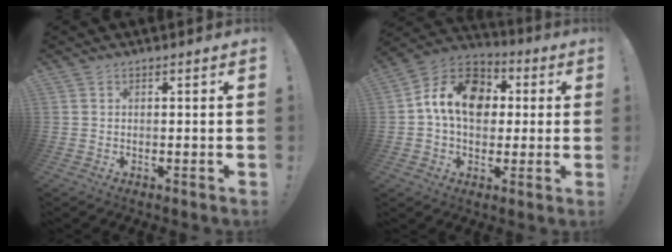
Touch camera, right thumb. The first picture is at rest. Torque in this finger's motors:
{"motor_torque": [1.97, 1.96, 0.51, -0.36, 0.21]}